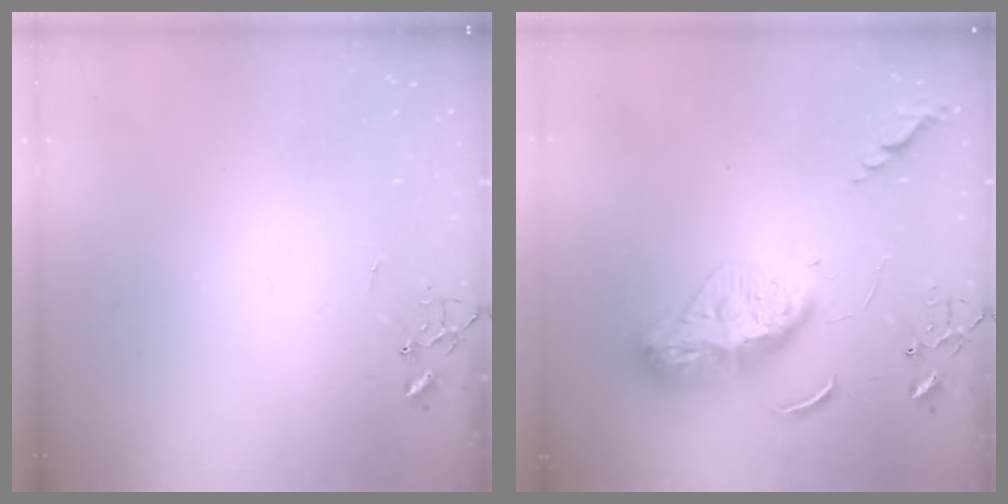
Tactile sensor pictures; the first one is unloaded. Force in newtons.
{"total": 13.7, "press": 13.7, "slide": 1.4}